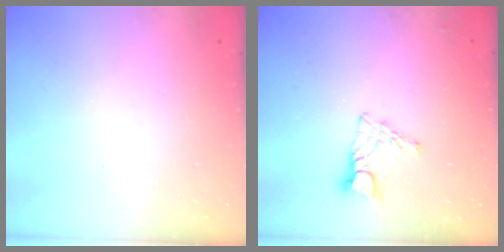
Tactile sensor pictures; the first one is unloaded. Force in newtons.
{"total": 7.0, "press": 7.0, "slide": 0.5}